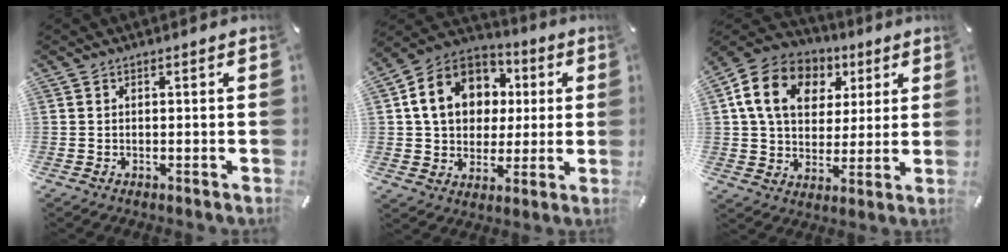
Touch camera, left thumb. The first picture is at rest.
{"total": 14.8, "force": [2.5, 12.7, 7.2], "torque": [-0.133, 0.007, 0.050]}
{"total": 14.9, "force": [5.3, 12.0, 7.3], "torque": [-0.138, 0.000, 0.099]}